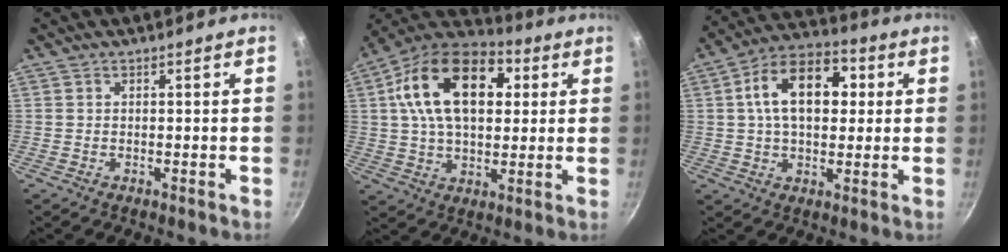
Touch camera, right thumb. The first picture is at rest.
{"total": 21.5, "force": [5.4, 13.3, 16.0], "torque": [-0.249, 0.014, 0.073]}
{"total": 15.9, "force": [3.1, 10.0, 11.9], "torque": [-0.161, 0.021, 0.033]}